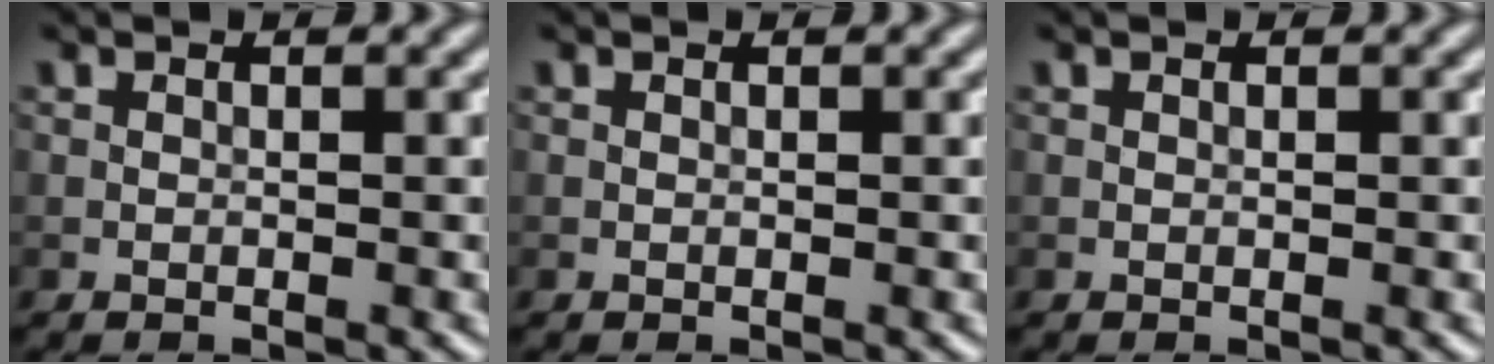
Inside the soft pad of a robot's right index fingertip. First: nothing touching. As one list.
[{"total": 0.0}, {"total": 0.0}]